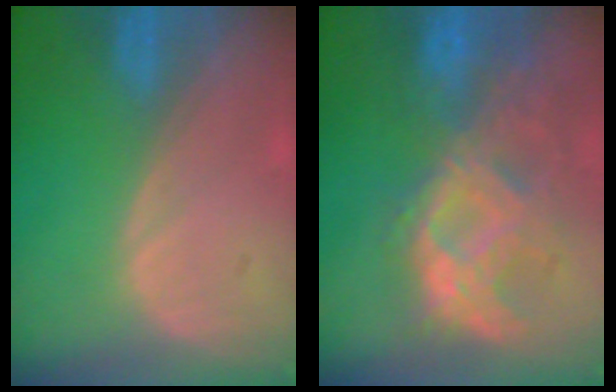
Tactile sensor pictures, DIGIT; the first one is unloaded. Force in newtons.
{"total": 10.5, "press": 9.2, "slide": 5.0}